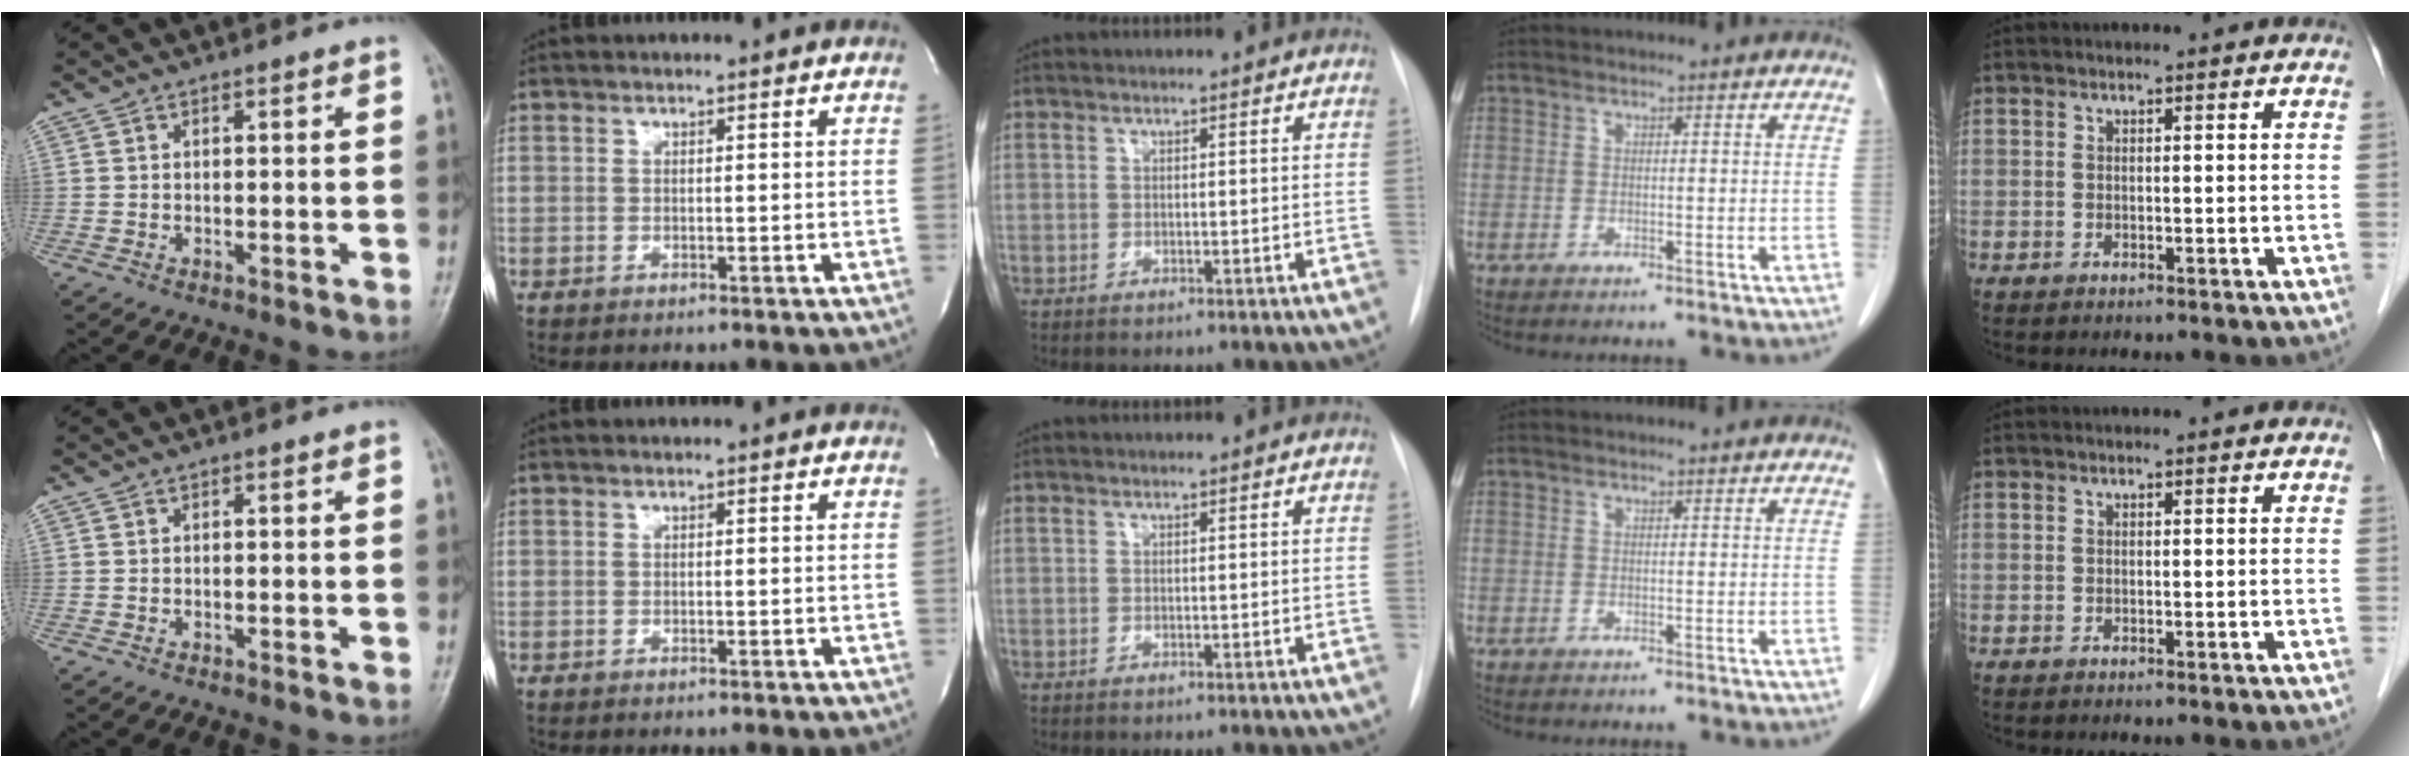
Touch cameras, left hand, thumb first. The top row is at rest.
{}